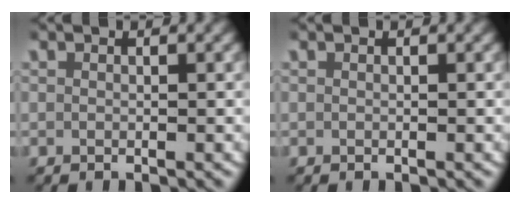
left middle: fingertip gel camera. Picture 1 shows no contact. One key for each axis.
{"total": 0.0}